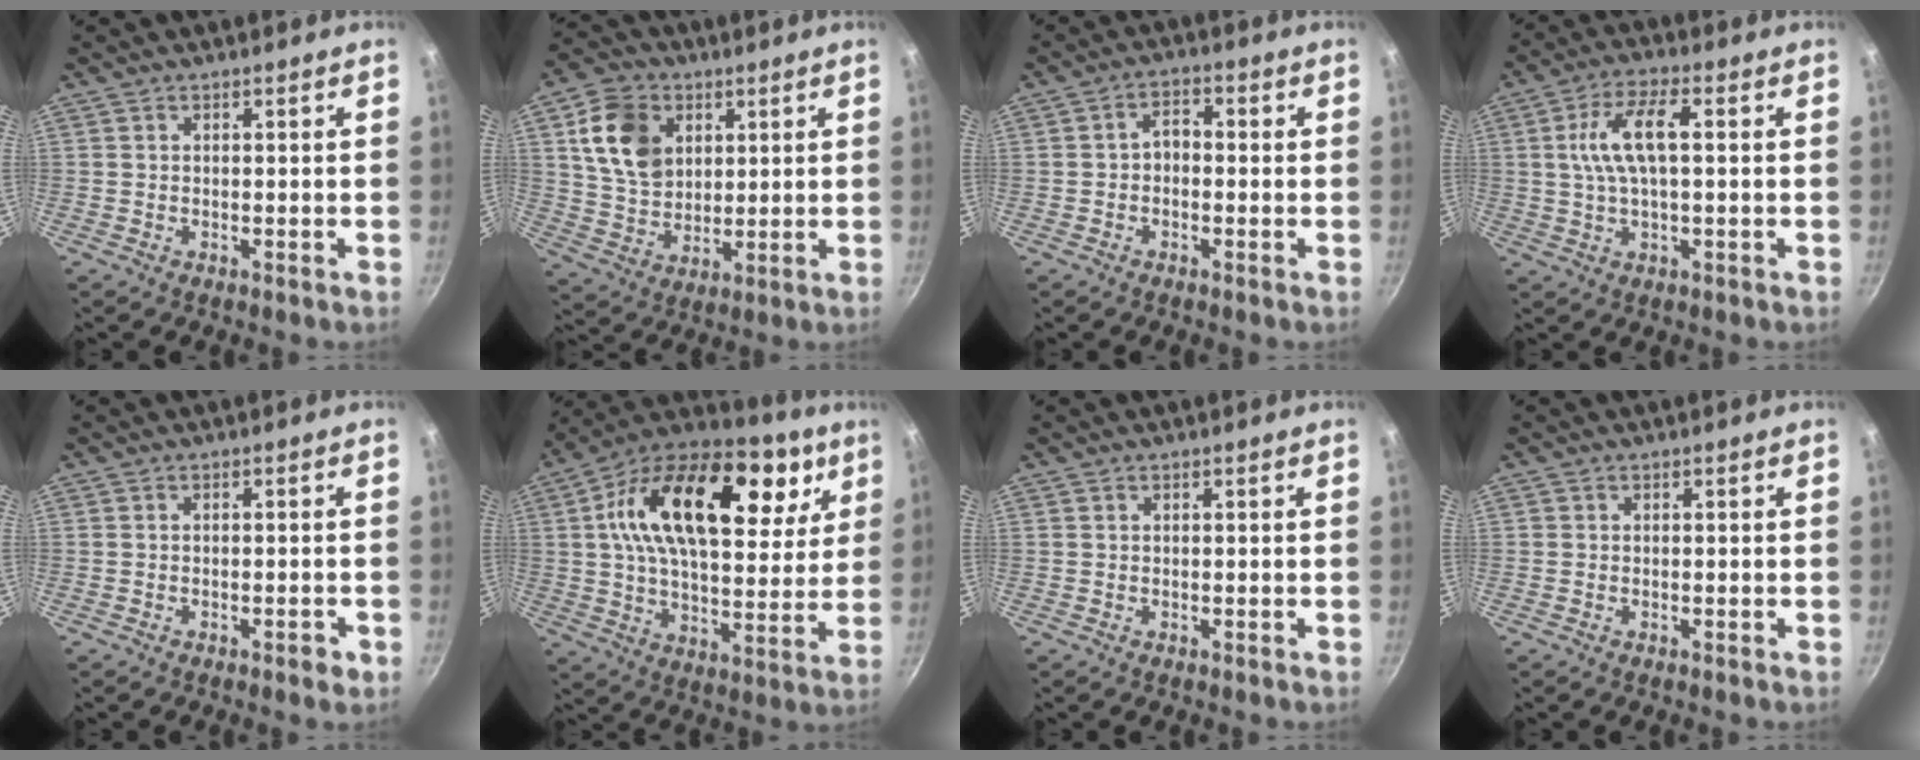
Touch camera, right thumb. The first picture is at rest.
{"total": 13.3, "force": [4.3, 10.0, 7.5], "torque": [-0.111, -0.009, 0.083]}
{"total": 3.6, "force": [-0.3, 2.5, 2.6], "torque": [-0.032, 0.012, -0.011]}
{"total": 9.5, "force": [1.4, 3.6, 8.7], "torque": [-0.174, 0.015, 0.024]}
{"total": 2.1, "force": [-1.1, 0.7, 1.7], "torque": [-0.027, 0.009, -0.011]}
{"total": 28.4, "force": [10.4, 15.5, 21.3], "torque": [-0.348, -0.013, 0.149]}
{"total": 0.0}
{"total": 0.0}